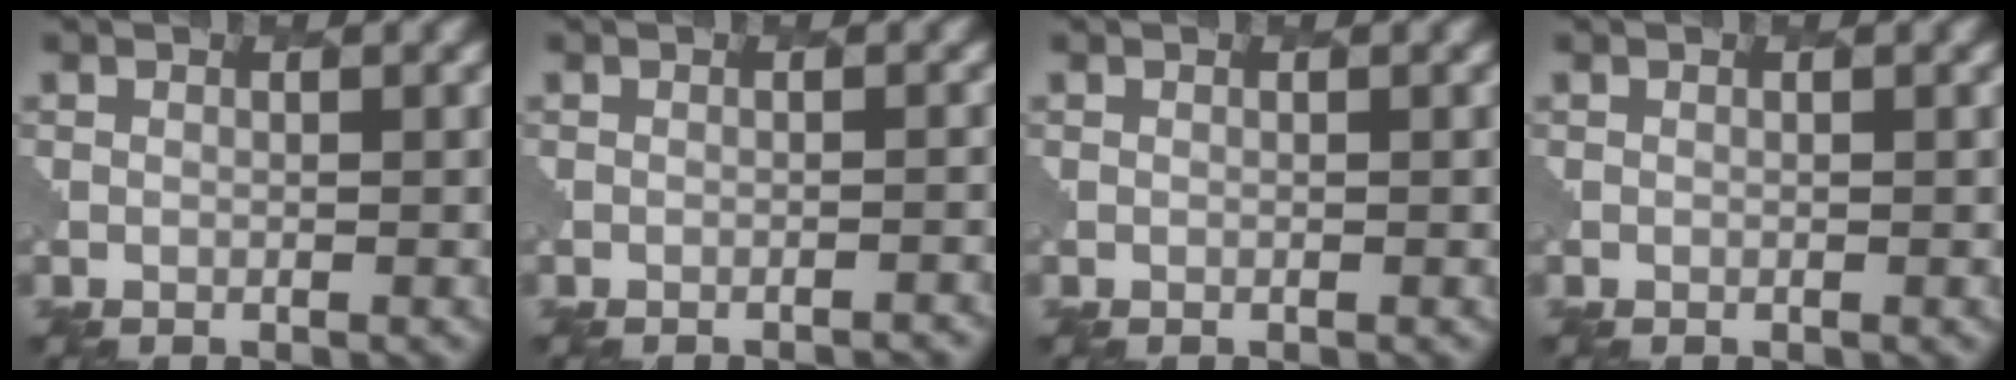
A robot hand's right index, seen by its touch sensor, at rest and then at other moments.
{"total": 1.7, "force": [-1.6, 0.4, 0.6], "torque": [0.004, 0.009, -0.022]}
{"total": 0.0}
{"total": 0.0}